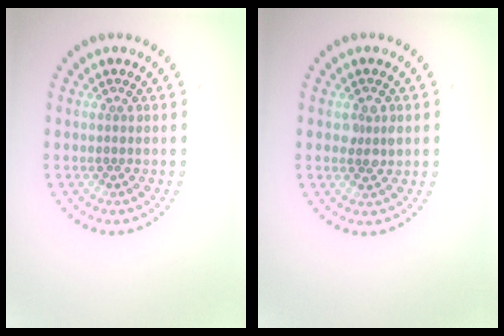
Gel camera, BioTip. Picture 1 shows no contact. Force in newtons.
{"total": 1.4, "press": 1.4, "slide": 0.2}